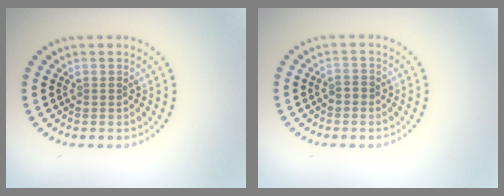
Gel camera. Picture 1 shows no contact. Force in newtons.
{"total": 1.0, "press": 0.9, "slide": 0.2}